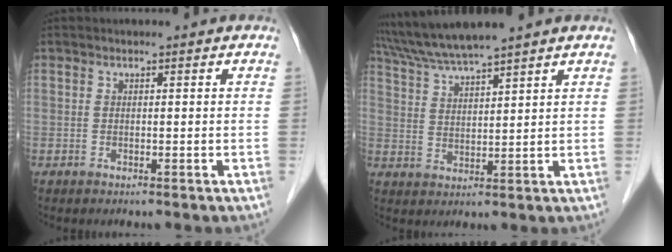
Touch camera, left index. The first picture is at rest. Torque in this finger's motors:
{"motor_torque": [0.33, -1.23, 0.56, 0.20]}